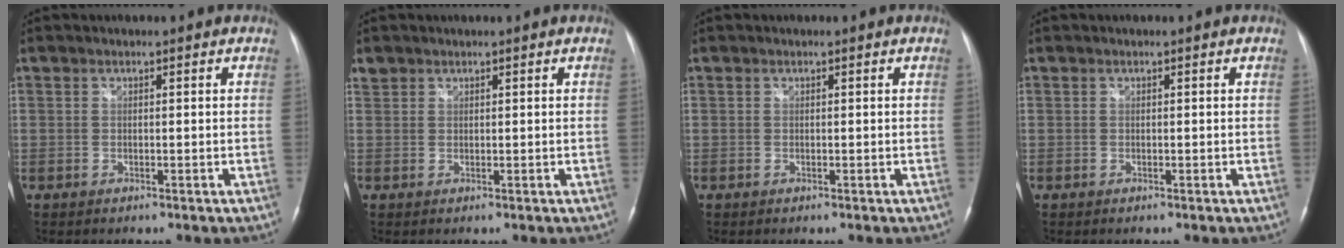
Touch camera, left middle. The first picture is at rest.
{"total": 1.4, "force": [1.1, 0.9, 0.0], "torque": [0.003, 0.012, 0.019]}
{"total": 0.0}
{"total": 0.0}